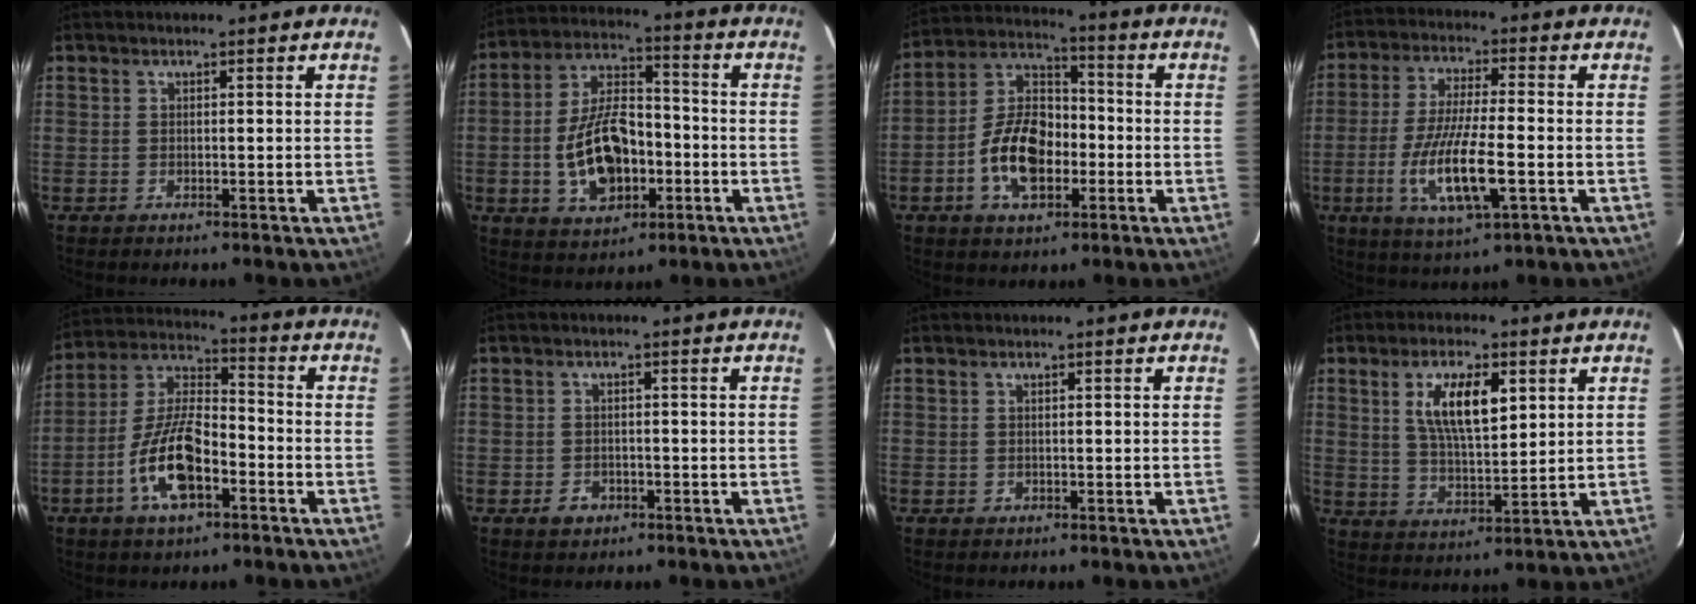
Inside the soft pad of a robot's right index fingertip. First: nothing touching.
{"total": 14.8, "force": [-3.8, 8.5, 11.6], "torque": [-0.230, 0.017, -0.053]}
{"total": 13.2, "force": [-4.1, 7.9, 9.7], "torque": [-0.193, 0.022, -0.068]}
{"total": 13.4, "force": [-4.0, 2.8, 12.4], "torque": [-0.248, -0.019, -0.073]}
{"total": 13.6, "force": [-5.5, 5.7, 11.1], "torque": [-0.229, 0.005, -0.102]}
{"total": 3.1, "force": [-1.5, 2.6, 1.0], "torque": [-0.023, 0.003, -0.020]}
{"total": 0.8, "force": [-0.1, 0.8, 0.1], "torque": [0.002, 0.000, 0.000]}
{"total": 10.2, "force": [3.7, 3.7, 8.8], "torque": [-0.162, 0.006, 0.072]}